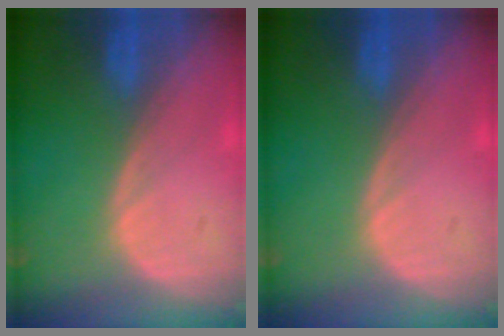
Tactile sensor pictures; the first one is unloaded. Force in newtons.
{"total": 0.0}